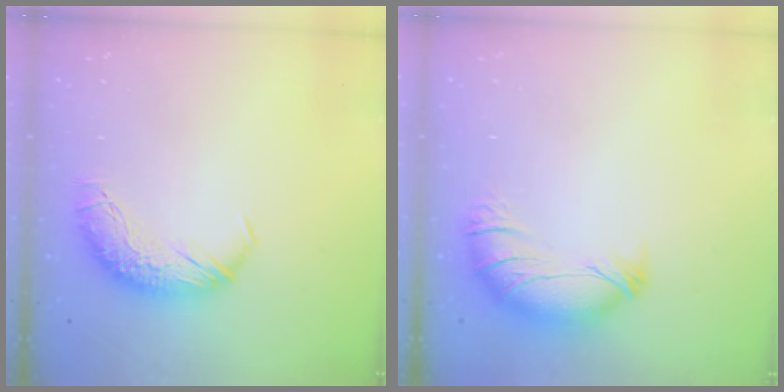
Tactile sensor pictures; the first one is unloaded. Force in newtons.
{"total": 3.9, "press": 3.4, "slide": 2.0}